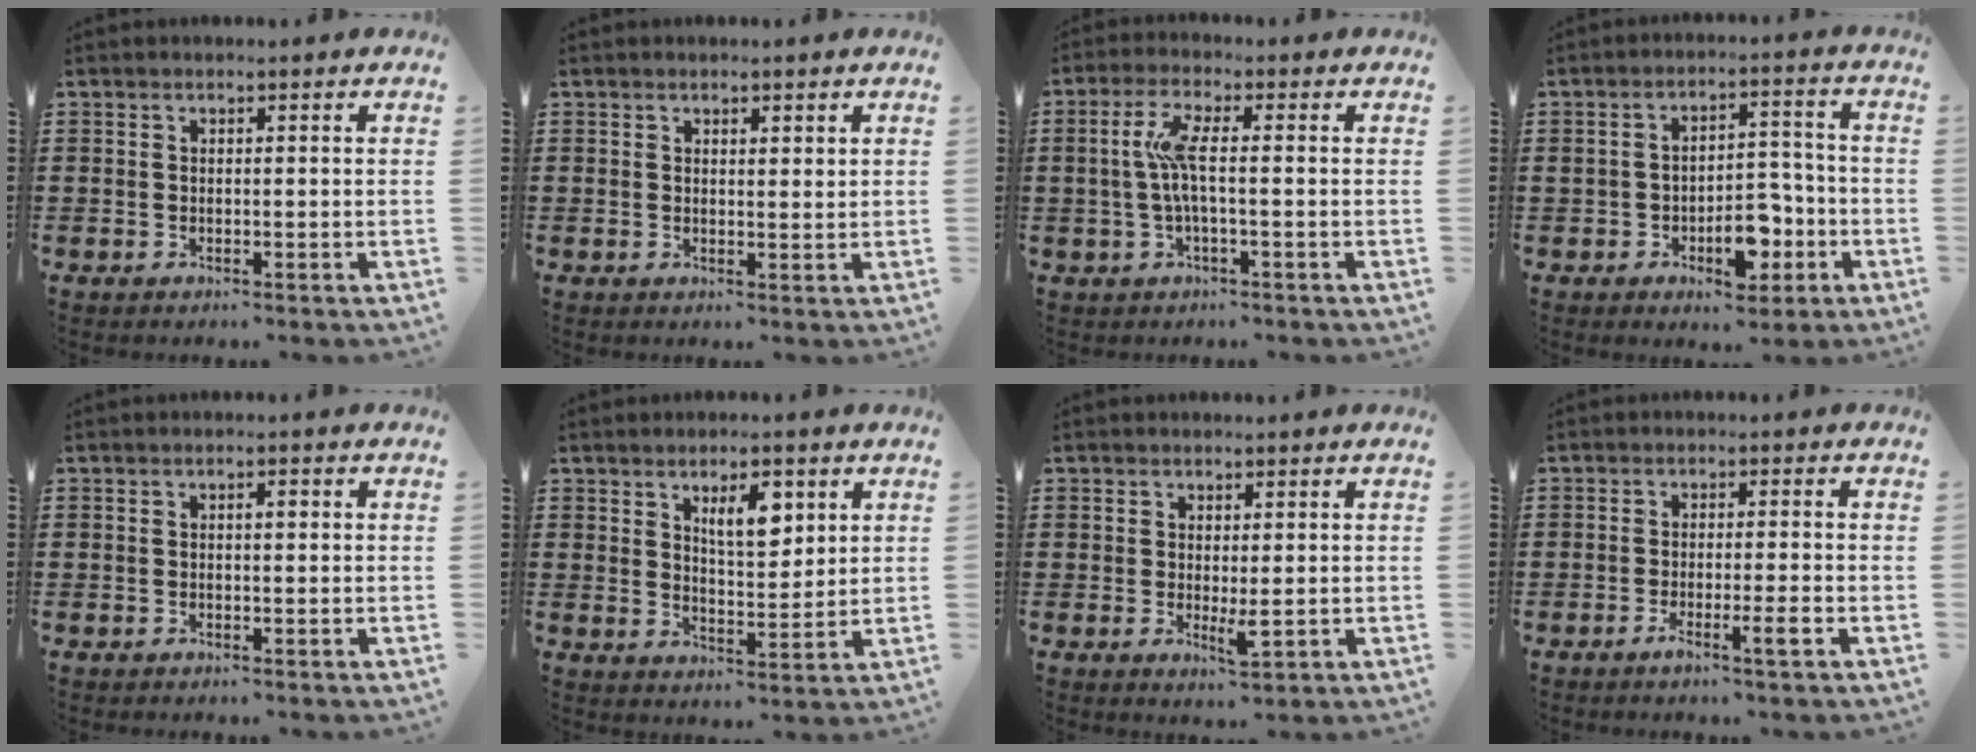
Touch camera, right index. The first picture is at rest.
{"total": 1.2, "force": [1.0, 0.5, 0.4], "torque": [0.000, 0.001, 0.017]}
{"total": 5.5, "force": [-0.3, 0.8, 5.4], "torque": [-0.122, -0.007, -0.016]}
{"total": 7.7, "force": [-3.0, 4.3, 5.6], "torque": [-0.080, 0.014, -0.050]}
{"total": 1.0, "force": [0.1, 0.4, 1.0], "torque": [-0.019, 0.002, 0.001]}
{"total": 6.3, "force": [3.1, 2.7, 4.8], "torque": [-0.079, -0.002, 0.048]}
{"total": 2.7, "force": [0.3, 1.1, 2.4], "torque": [-0.043, -0.001, 0.007]}
{"total": 3.7, "force": [-1.9, -0.2, 3.2], "torque": [-0.059, -0.016, -0.034]}